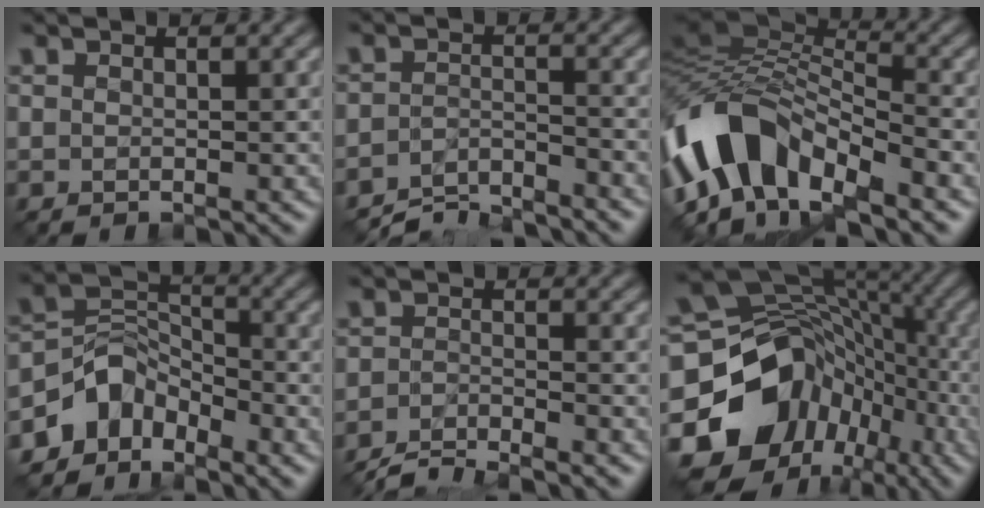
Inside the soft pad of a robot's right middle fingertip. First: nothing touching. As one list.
[{"total": 4.8, "force": [-4.6, 0.8, 1.1], "torque": [-0.024, -0.005, -0.085]}, {"total": 10.6, "force": [-5.3, 5.2, 7.6], "torque": [-0.125, 0.011, -0.108]}, {"total": 4.9, "force": [-3.4, 3.3, 1.3], "torque": [-0.009, 0.005, -0.070]}, {"total": 3.6, "force": [-3.3, 0.5, 1.2], "torque": [-0.019, -0.002, -0.070]}, {"total": 18.0, "force": [-7.3, 14.3, 8.1], "torque": [-0.170, 0.004, -0.119]}]